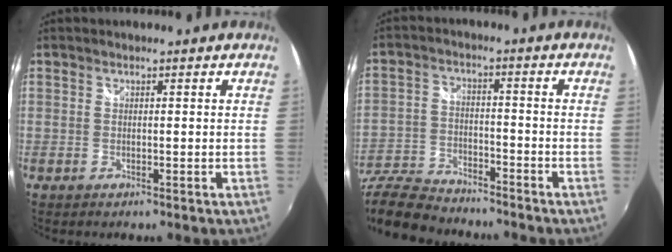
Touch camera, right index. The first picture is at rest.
{"total": 15.5, "force": [-13.4, 4.7, 6.3], "torque": [-0.163, -0.019, -0.247]}